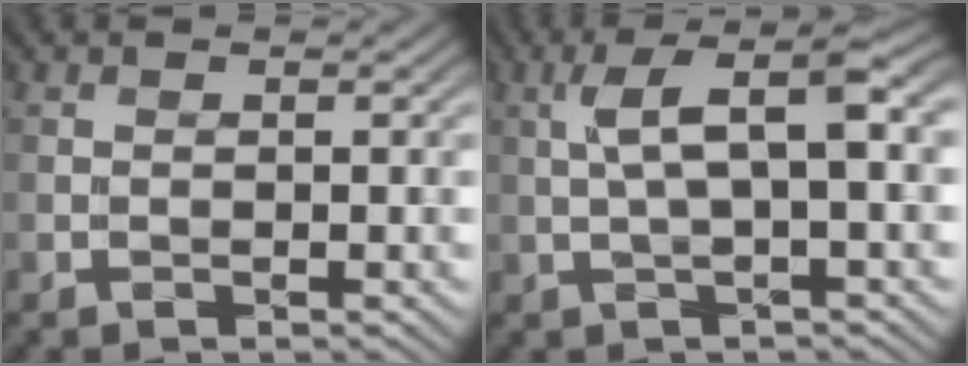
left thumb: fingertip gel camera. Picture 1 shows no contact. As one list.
[{"total": 5.9, "force": [1.7, 1.2, 5.5], "torque": [-0.111, 0.015, 0.024]}]